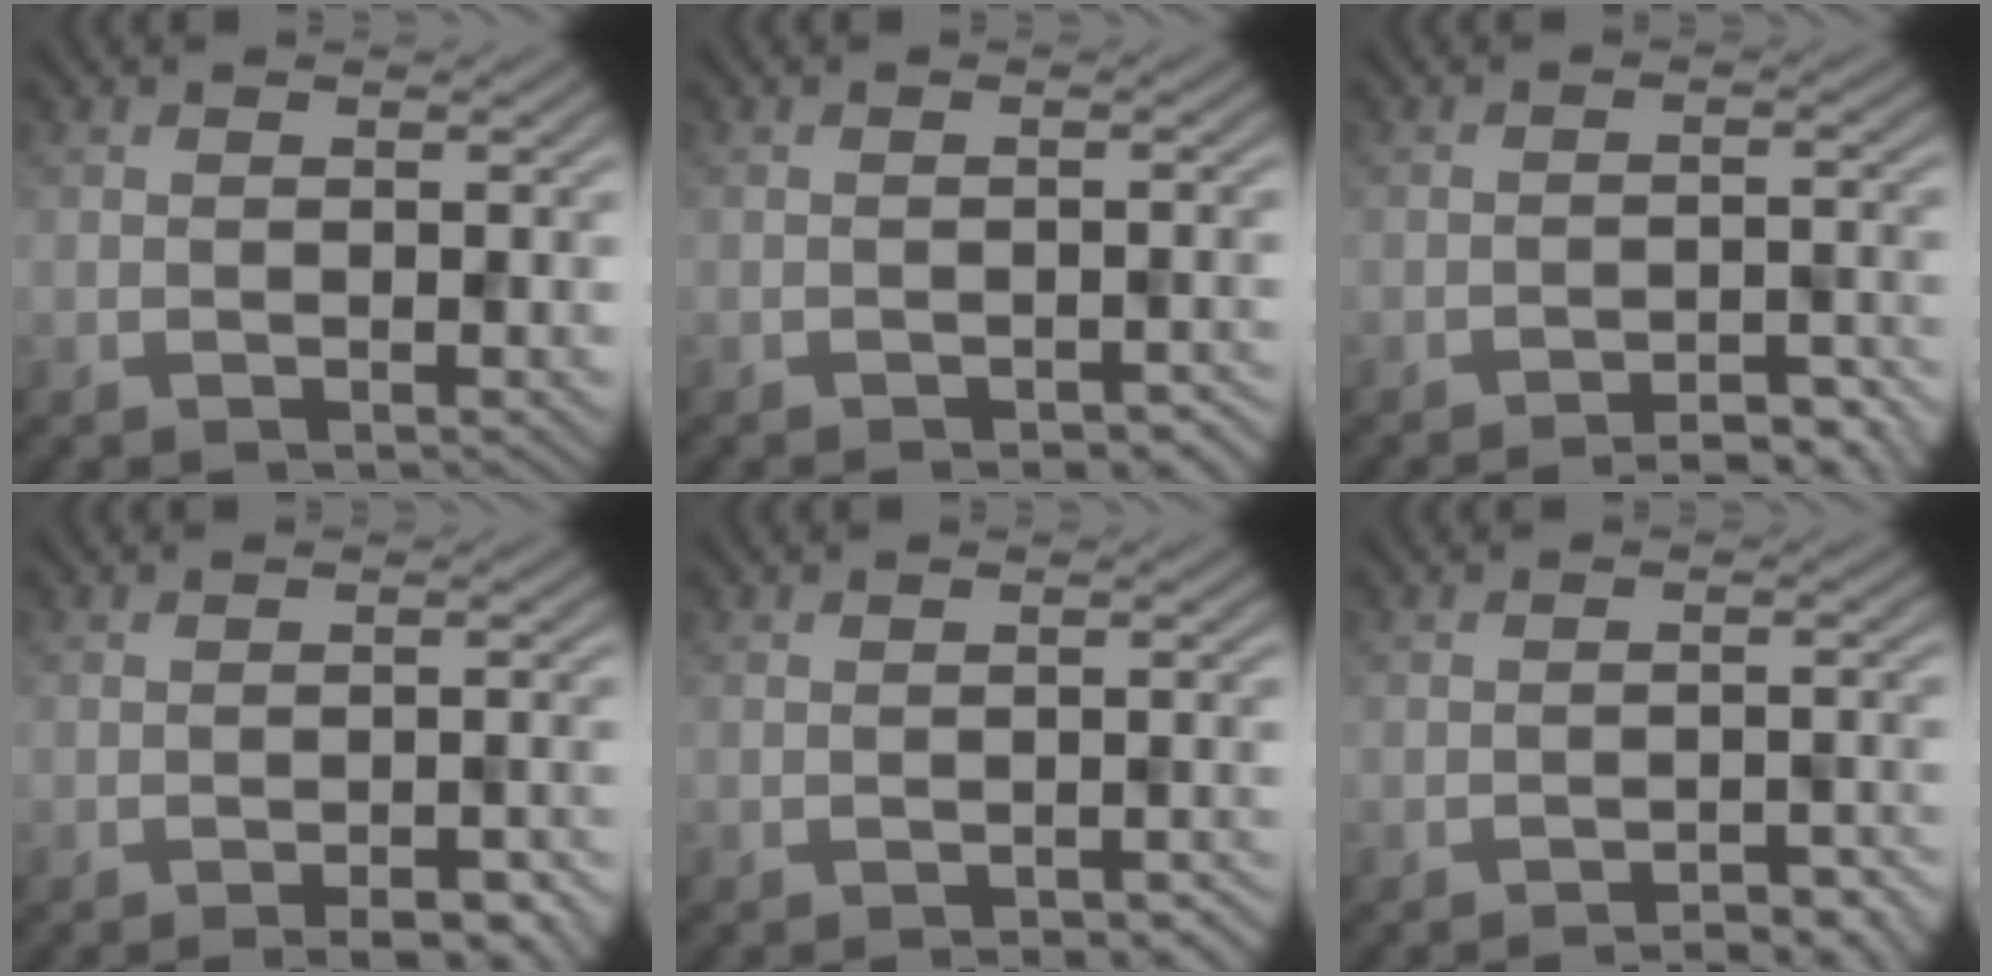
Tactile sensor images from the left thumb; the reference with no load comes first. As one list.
[{"total": 2.1, "force": [-1.7, 0.7, 1.1], "torque": [-0.013, -0.002, -0.017]}, {"total": 4.4, "force": [-3.8, 0.5, 2.1], "torque": [-0.036, 0.012, -0.052]}, {"total": 3.7, "force": [-2.6, 1.0, 2.5], "torque": [-0.035, 0.003, -0.029]}, {"total": 2.5, "force": [-2.1, 0.7, 1.2], "torque": [-0.018, -0.003, -0.021]}, {"total": 3.6, "force": [-3.1, 0.5, 1.7], "torque": [-0.029, 0.008, -0.041]}]